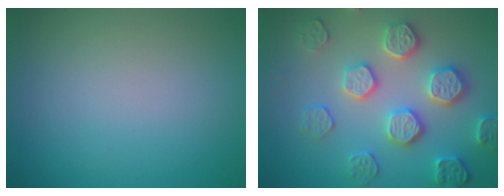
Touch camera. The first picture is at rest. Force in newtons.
{"total": 4.9, "press": 4.7, "slide": 1.3}